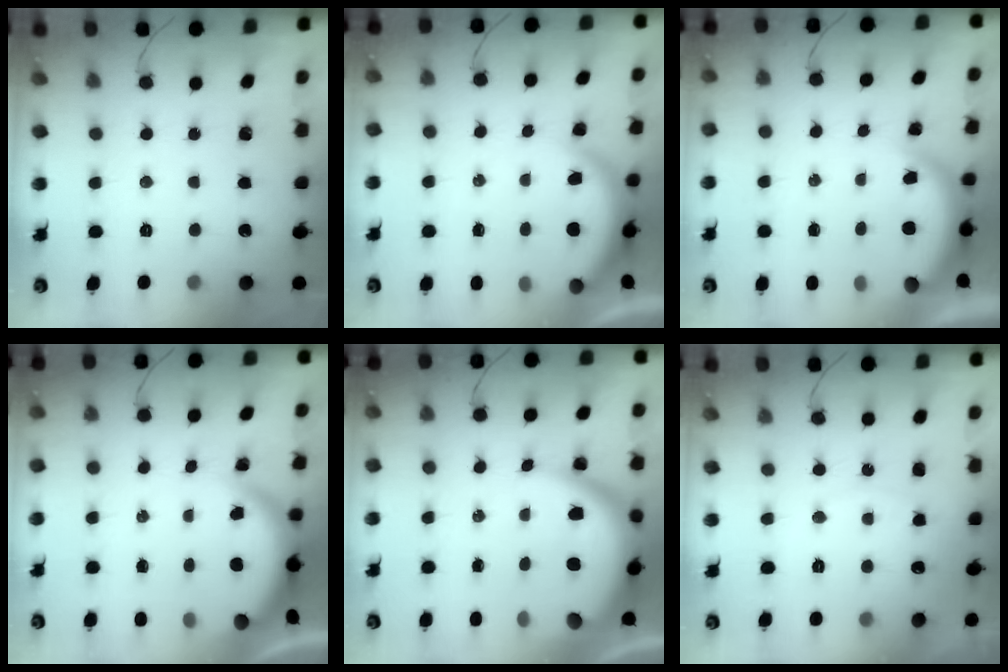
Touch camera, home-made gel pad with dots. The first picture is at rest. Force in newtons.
{"total": 5.7, "press": 5.7, "slide": 0.4}
{"total": 5.2, "press": 5.2, "slide": 0.7}
{"total": 3.7, "press": 3.7, "slide": 0.2}
{"total": 10.7, "press": 10.7, "slide": 0.6}
{"total": 5.6, "press": 5.6, "slide": 0.6}